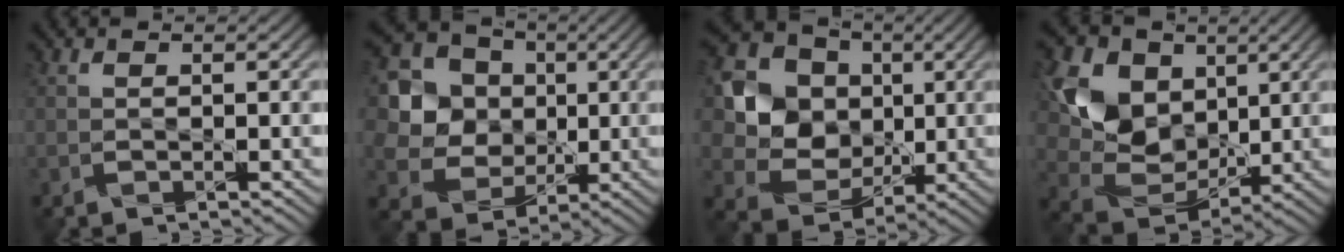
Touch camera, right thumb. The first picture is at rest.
{"total": 8.8, "force": [1.2, 8.1, 3.4], "torque": [-0.110, -0.006, 0.017]}
{"total": 10.3, "force": [1.7, 9.1, 4.5], "torque": [-0.124, -0.005, 0.020]}
{"total": 10.9, "force": [3.6, 8.5, 5.7], "torque": [-0.155, 0.002, 0.067]}